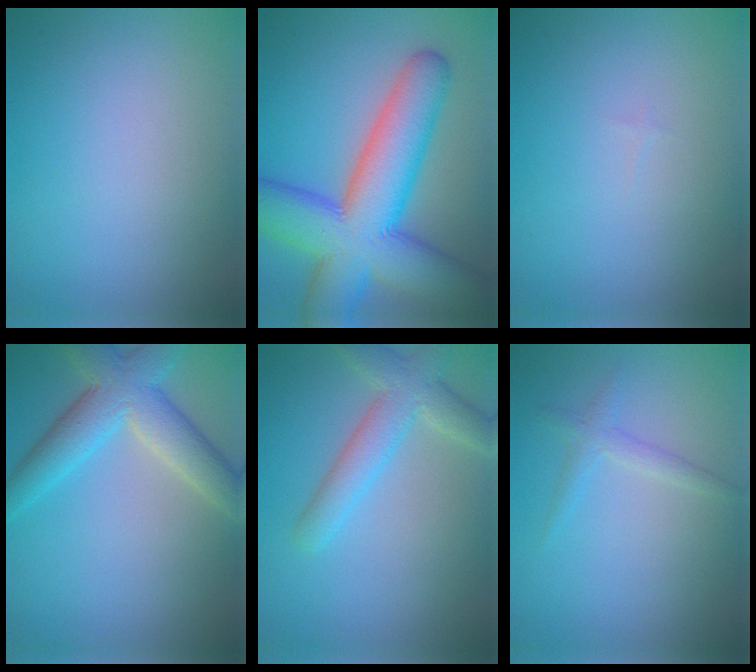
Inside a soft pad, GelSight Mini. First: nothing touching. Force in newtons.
{"total": 13.2, "press": 13.2, "slide": 0.4}
{"total": 0.0}
{"total": 6.0, "press": 6.0, "slide": 0.3}
{"total": 4.0, "press": 4.0, "slide": 0.1}
{"total": 1.4, "press": 1.4, "slide": 0.0}